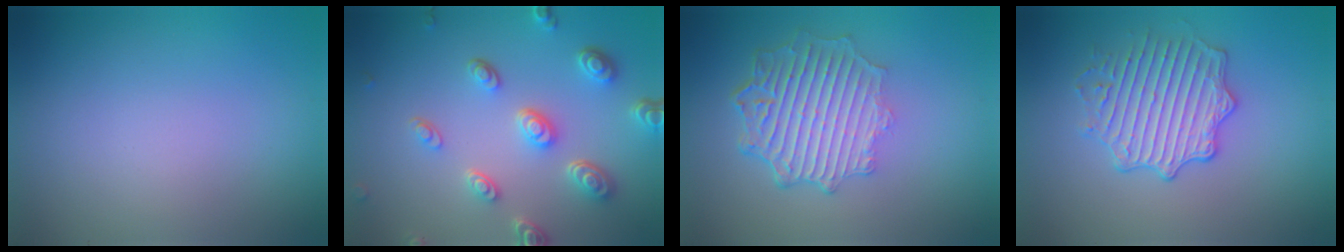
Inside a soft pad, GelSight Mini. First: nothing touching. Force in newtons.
{"total": 4.9, "press": 3.8, "slide": 3.1}
{"total": 6.4, "press": 4.8, "slide": 4.2}
{"total": 4.0, "press": 3.8, "slide": 1.2}